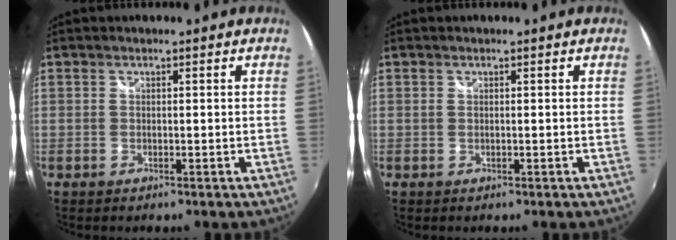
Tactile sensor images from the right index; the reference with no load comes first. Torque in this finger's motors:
{"motor_torque": [0.00, 0.00, 0.00, 0.00]}